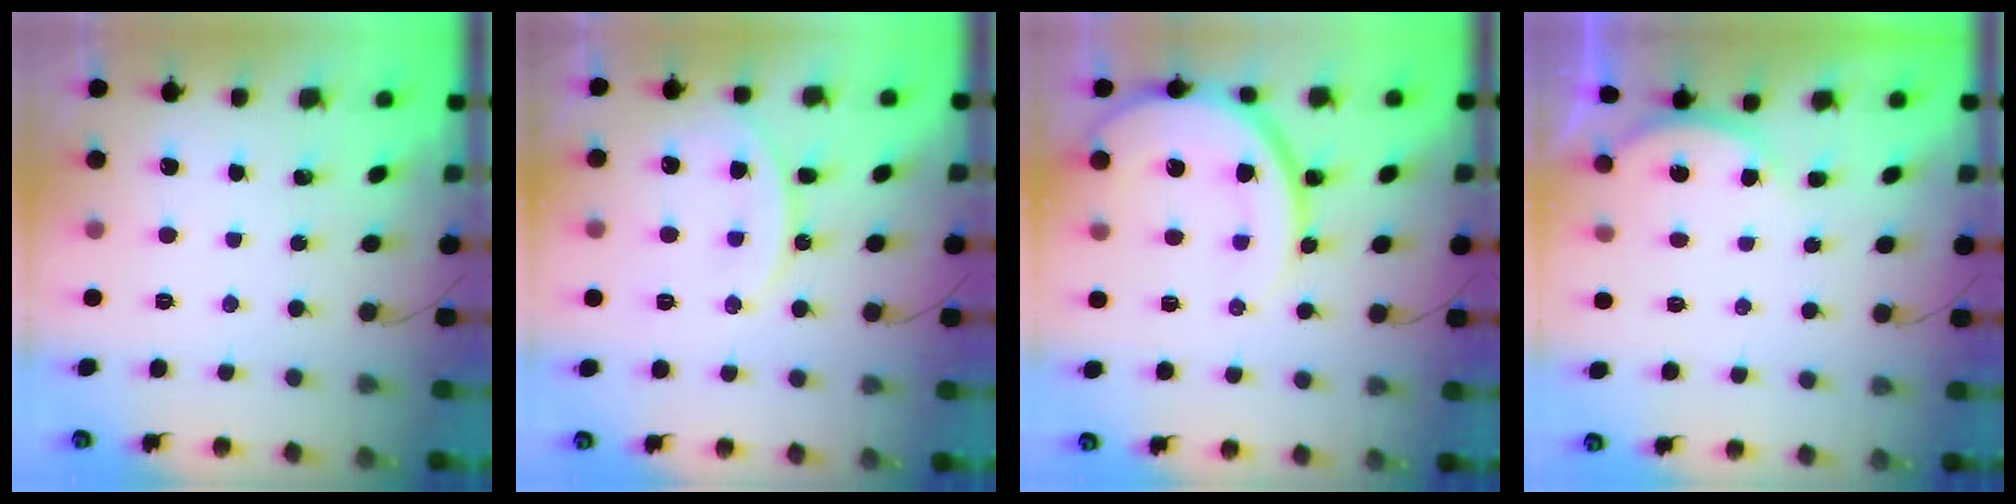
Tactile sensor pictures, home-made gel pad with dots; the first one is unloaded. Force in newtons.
{"total": 13.3, "press": 13.2, "slide": 1.3}
{"total": 13.8, "press": 13.8, "slide": 1.2}
{"total": 3.2, "press": 3.2, "slide": 0.6}